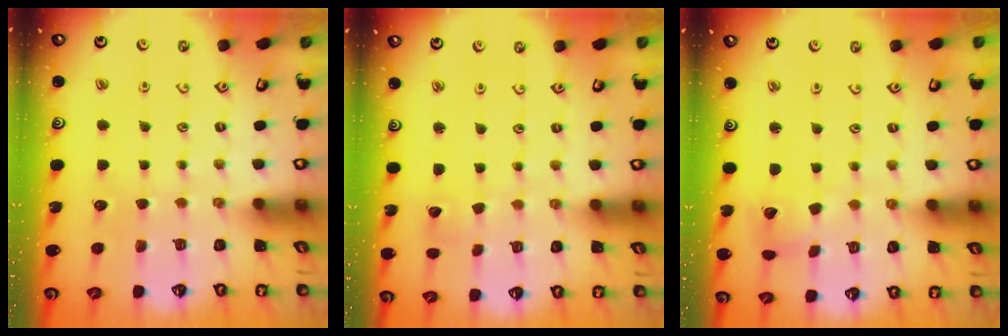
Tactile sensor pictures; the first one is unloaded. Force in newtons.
{"total": 2.0, "press": 2.0, "slide": 0.2}
{"total": 4.9, "press": 4.9, "slide": 0.6}